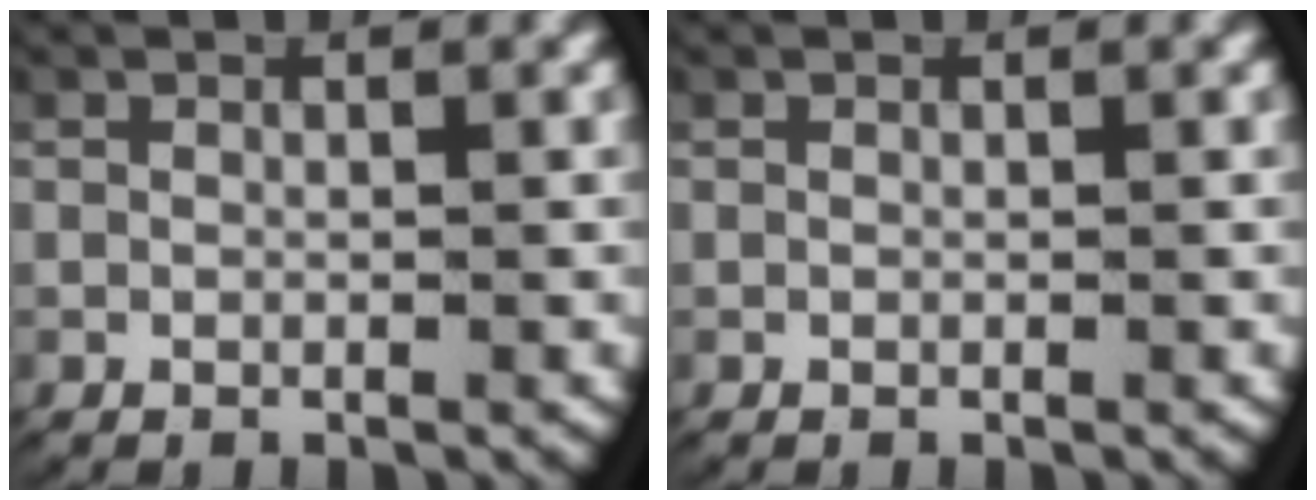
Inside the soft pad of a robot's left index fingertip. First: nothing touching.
{"total": 0.0}